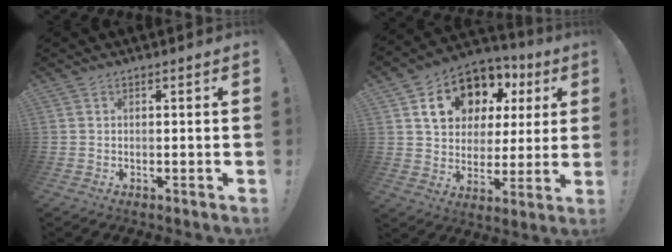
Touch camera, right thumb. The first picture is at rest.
{"total": 16.1, "force": [8.2, 11.5, 7.8], "torque": [-0.121, -0.039, 0.162]}